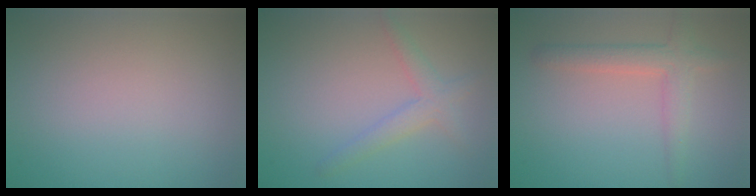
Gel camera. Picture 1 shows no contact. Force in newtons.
{"total": 2.2, "press": 2.2, "slide": 0.1}
{"total": 3.0, "press": 3.0, "slide": 0.2}